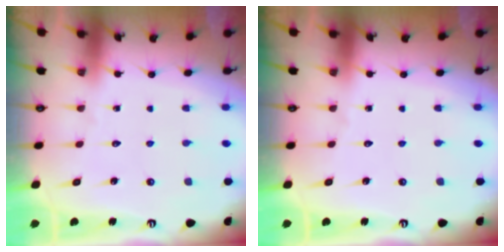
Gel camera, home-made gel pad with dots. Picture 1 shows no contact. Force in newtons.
{"total": 0.0}